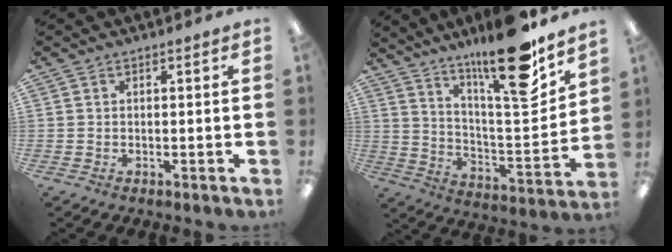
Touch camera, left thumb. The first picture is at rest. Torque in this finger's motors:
{"motor_torque": [0.37, 0.38, 1.57, -1.20, 0.18]}